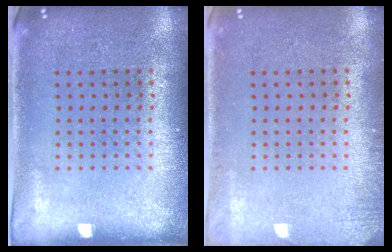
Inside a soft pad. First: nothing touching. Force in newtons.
{"total": 1.2, "press": 1.2, "slide": 0.2}